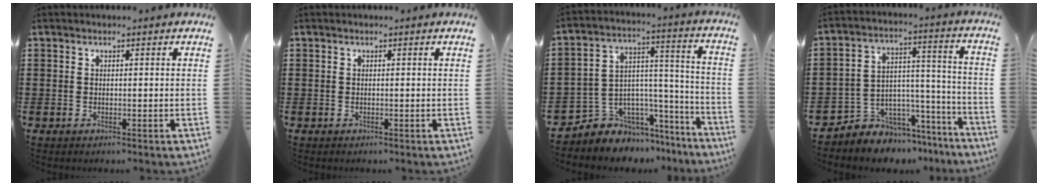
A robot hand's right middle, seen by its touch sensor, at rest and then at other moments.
{"total": 0.0}
{"total": 5.7, "force": [-4.5, 3.5, -0.7], "torque": [-0.002, -0.002, -0.081]}
{"total": 5.6, "force": [-4.9, 2.7, -0.6], "torque": [0.001, 0.005, -0.095]}